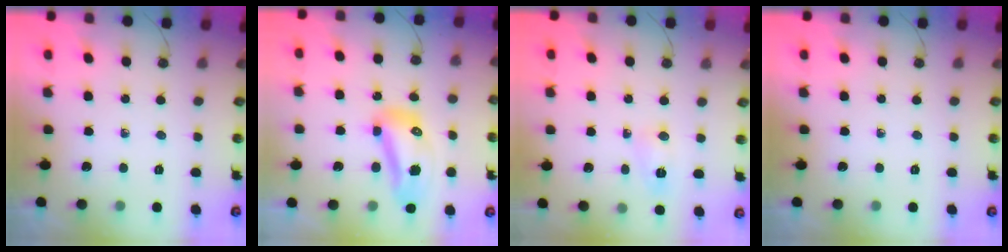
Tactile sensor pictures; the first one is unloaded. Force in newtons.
{"total": 10.6, "press": 10.6, "slide": 0.8}
{"total": 2.9, "press": 2.7, "slide": 1.0}
{"total": 0.0}